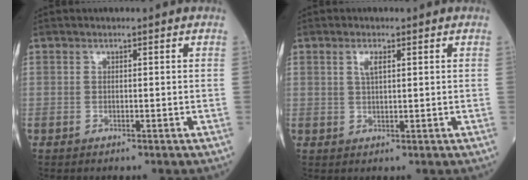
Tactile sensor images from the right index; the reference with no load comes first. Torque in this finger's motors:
{"motor_torque": [0.01, 0.00, 0.00, 0.03]}